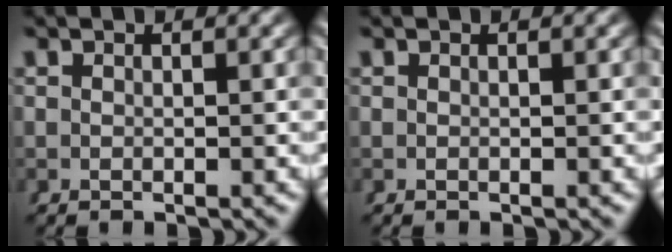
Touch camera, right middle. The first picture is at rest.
{"total": 0.0}